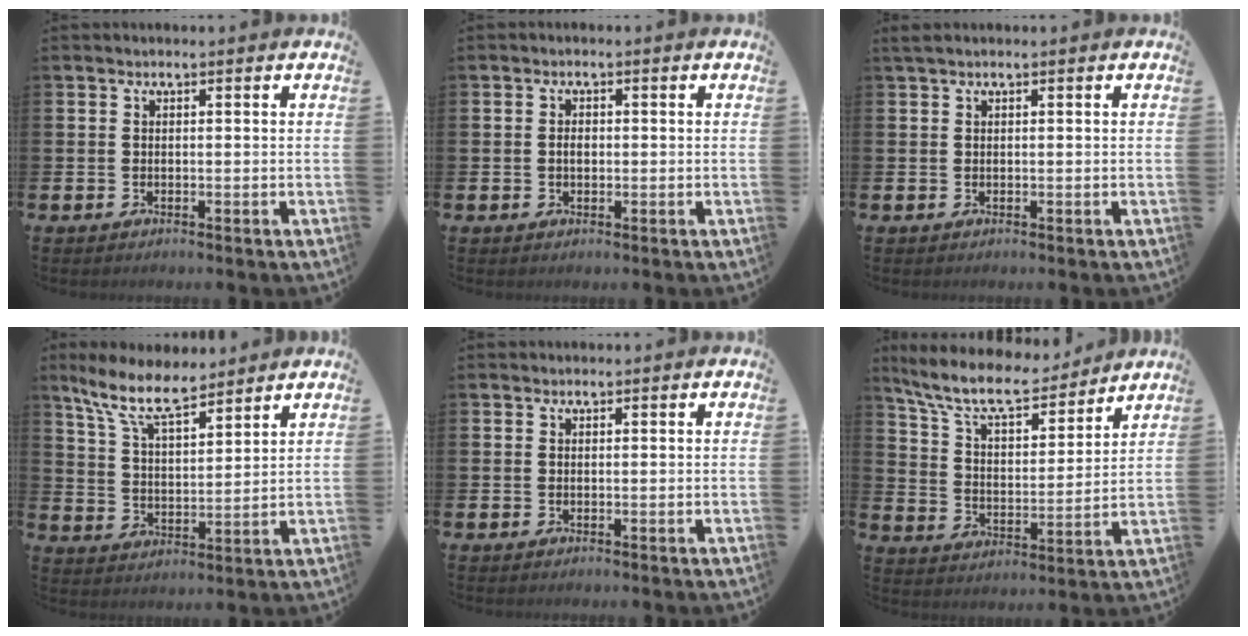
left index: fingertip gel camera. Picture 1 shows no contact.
{"total": 1.6, "force": [0.0, 1.1, 1.2], "torque": [-0.015, 0.003, -0.004]}
{"total": 0.9, "force": [0.6, 0.1, 0.6], "torque": [-0.018, 0.005, 0.012]}
{"total": 9.2, "force": [7.6, 2.7, 4.6], "torque": [-0.112, -0.027, 0.136]}
{"total": 0.7, "force": [0.7, 0.2, 0.0], "torque": [0.008, -0.001, 0.010]}
{"total": 10.2, "force": [9.1, 2.6, 3.8], "torque": [-0.112, -0.054, 0.159]}